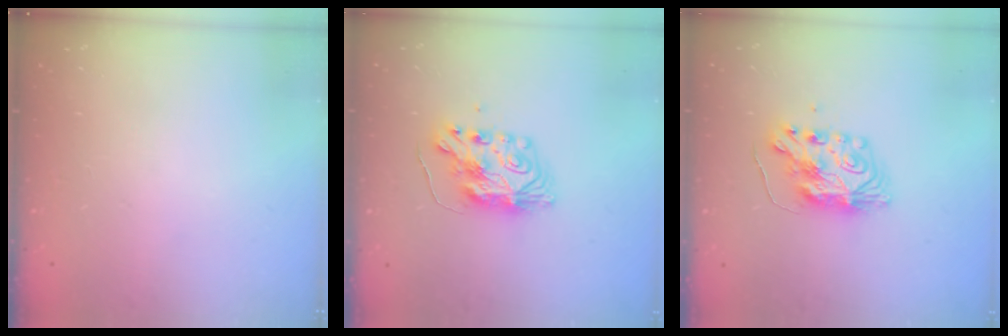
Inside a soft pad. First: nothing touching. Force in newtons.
{"total": 9.1, "press": 9.0, "slide": 0.9}
{"total": 9.1, "press": 9.0, "slide": 0.9}